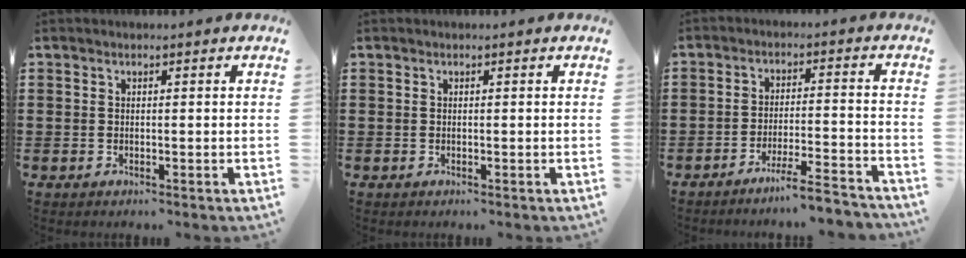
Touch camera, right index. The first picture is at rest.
{"total": 0.0}
{"total": 5.5, "force": [-5.0, -0.4, 2.4], "torque": [-0.045, -0.015, -0.096]}